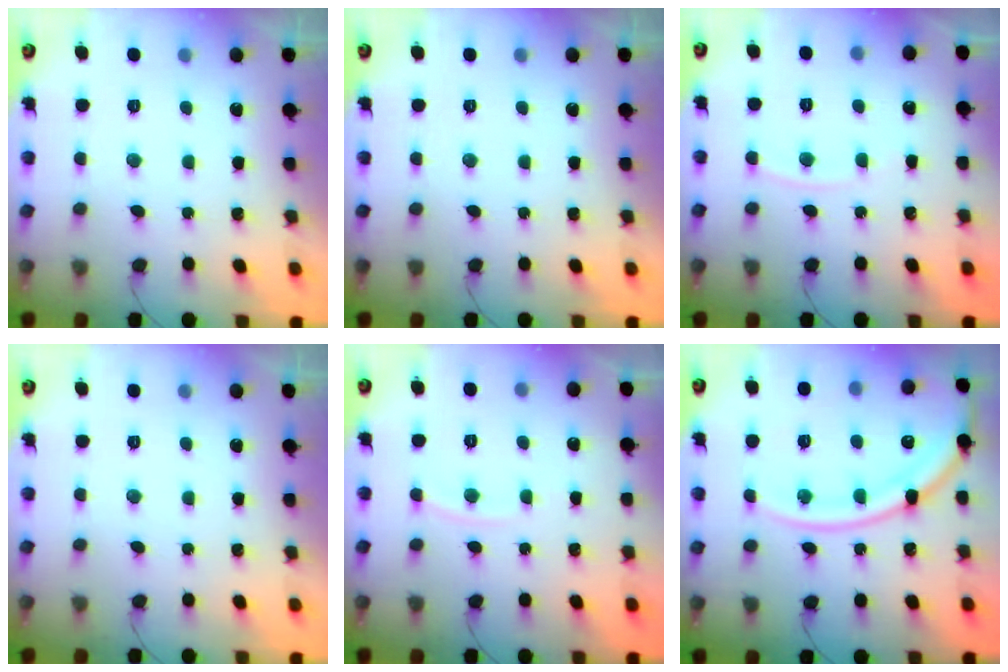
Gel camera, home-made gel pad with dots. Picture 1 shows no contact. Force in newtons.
{"total": 0.0}
{"total": 4.4, "press": 4.3, "slide": 0.7}
{"total": 0.0}
{"total": 3.9, "press": 3.9, "slide": 0.5}
{"total": 15.9, "press": 15.7, "slide": 2.0}